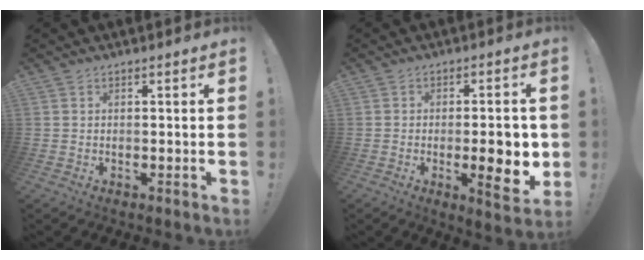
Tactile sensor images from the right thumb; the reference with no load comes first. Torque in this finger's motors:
{"motor_torque": [0.79, 1.80, 0.83, -0.32, 0.01]}